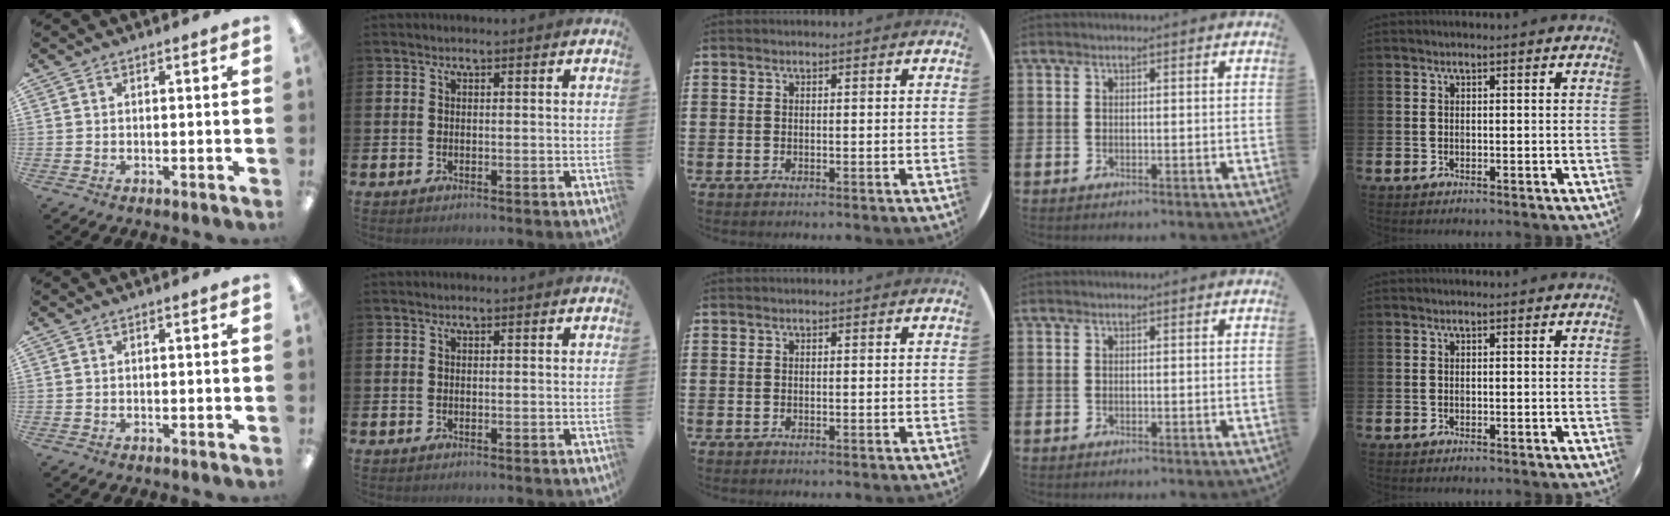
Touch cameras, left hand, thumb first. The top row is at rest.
{}